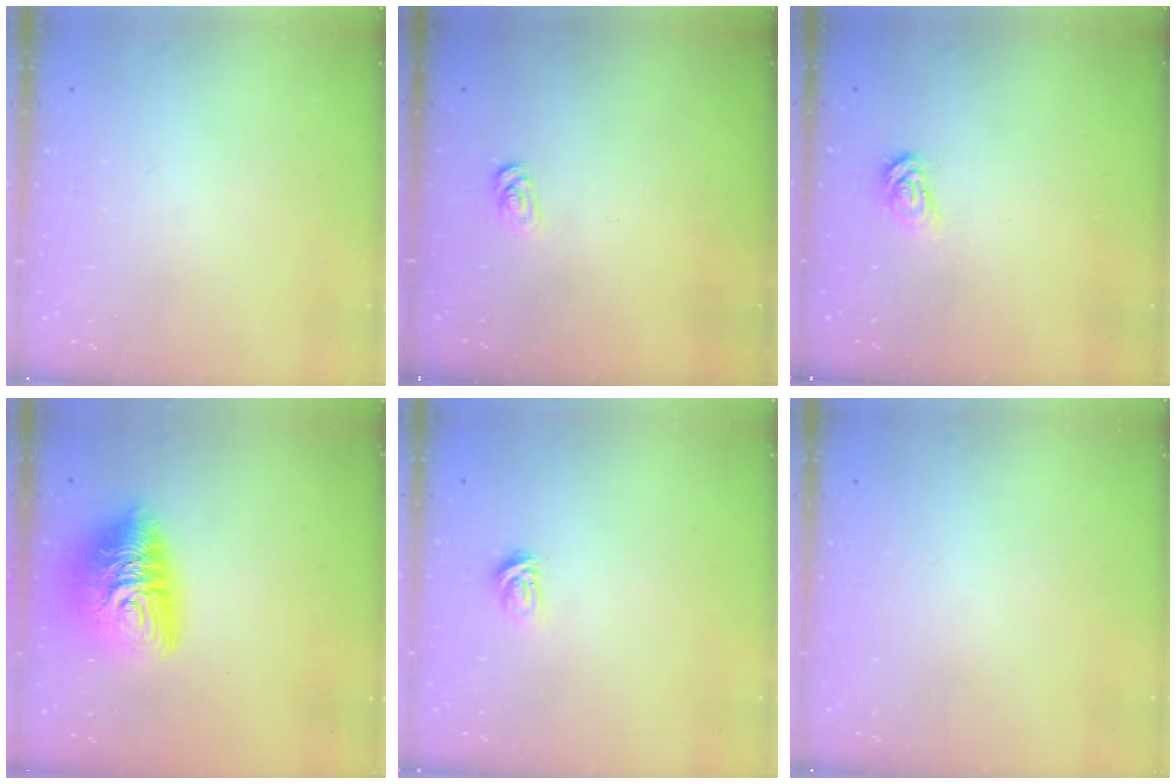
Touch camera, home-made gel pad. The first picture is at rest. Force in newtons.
{"total": 2.5, "press": 2.4, "slide": 0.3}
{"total": 3.1, "press": 3.1, "slide": 0.3}
{"total": 14.7, "press": 14.6, "slide": 1.3}
{"total": 3.1, "press": 3.1, "slide": 0.4}
{"total": 0.0}